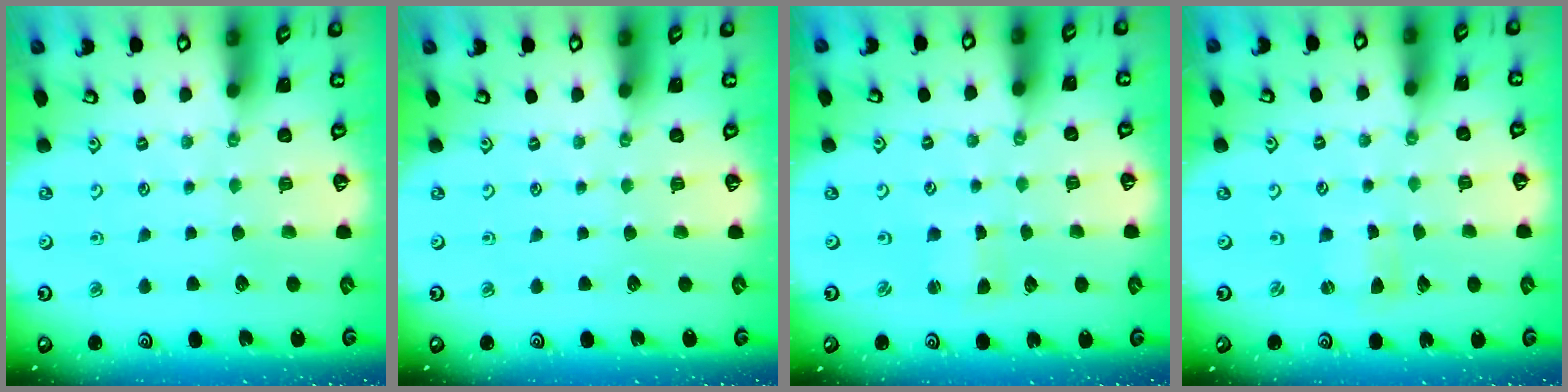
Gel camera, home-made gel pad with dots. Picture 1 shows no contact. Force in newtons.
{"total": 0.0}
{"total": 0.9, "press": 0.9, "slide": 0.1}
{"total": 0.0}